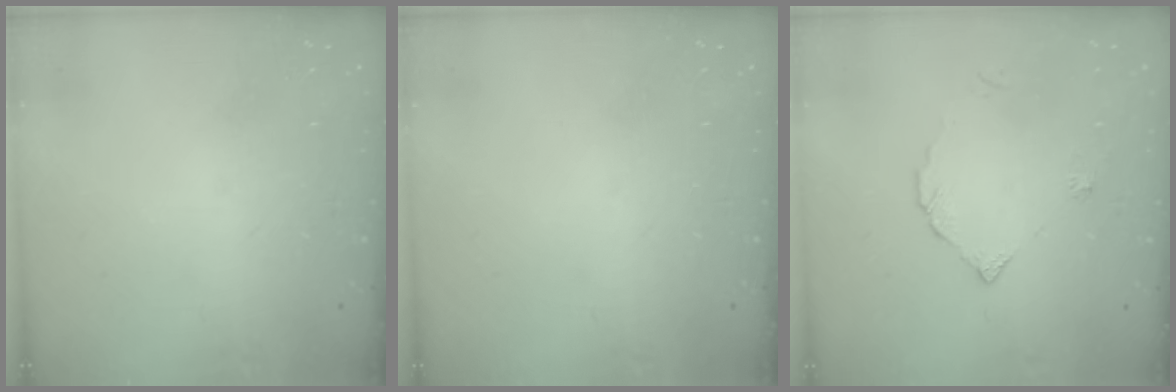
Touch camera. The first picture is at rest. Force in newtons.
{"total": 0.0}
{"total": 3.0, "press": 3.0, "slide": 0.2}